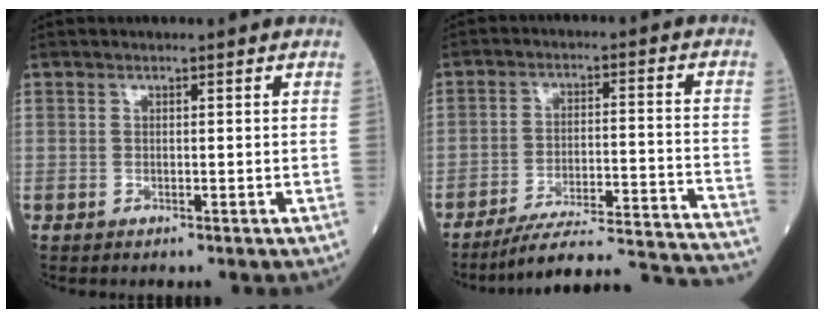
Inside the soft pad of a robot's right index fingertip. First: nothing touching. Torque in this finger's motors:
{"motor_torque": [-0.95, -0.72, -0.05, -0.01]}